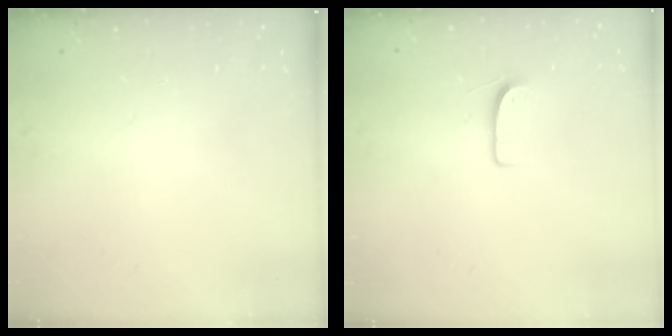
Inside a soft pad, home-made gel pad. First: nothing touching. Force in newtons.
{"total": 5.2, "press": 5.2, "slide": 0.5}